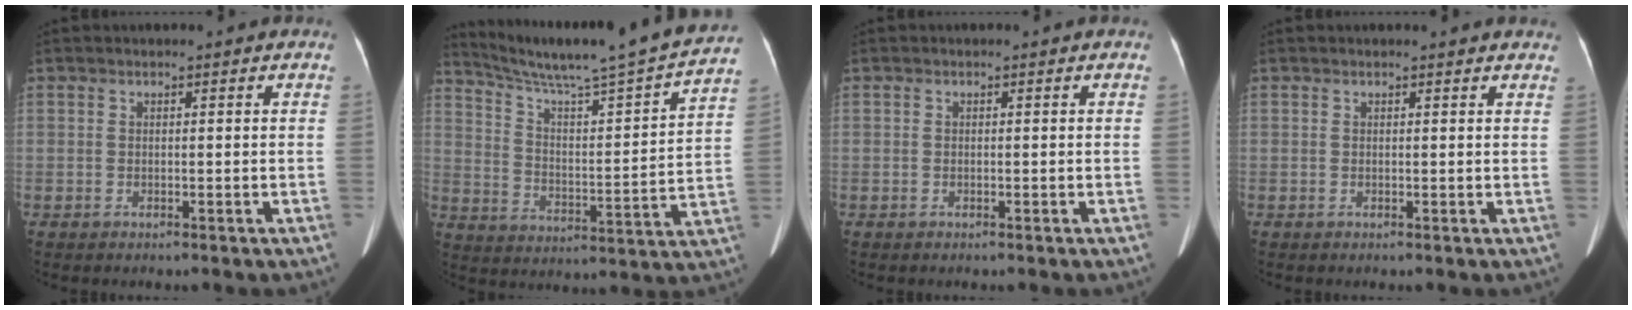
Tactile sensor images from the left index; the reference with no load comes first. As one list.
[{"total": 23.8, "force": [21.4, -0.8, 10.4], "torque": [-0.172, -0.047, 0.301]}, {"total": 0.0}, {"total": 5.6, "force": [5.2, 0.8, 1.7], "torque": [-0.015, 0.012, 0.042]}]